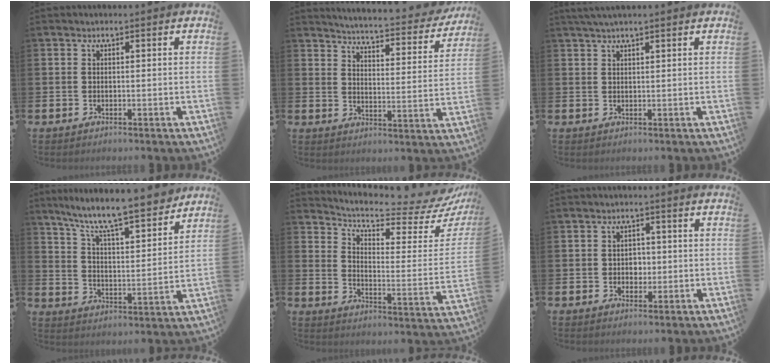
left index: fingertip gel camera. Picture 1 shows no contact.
{"total": 4.7, "force": [4.6, 0.4, 1.1], "torque": [-0.042, -0.040, 0.072]}
{"total": 2.0, "force": [1.7, 0.1, 1.1], "torque": [-0.022, 0.003, 0.031]}
{"total": 10.1, "force": [9.2, 0.8, 3.9], "torque": [-0.109, -0.066, 0.157]}
{"total": 7.1, "force": [6.6, 1.1, 2.4], "torque": [-0.061, -0.066, 0.106]}
{"total": 2.2, "force": [0.1, 2.0, 1.0], "torque": [-0.008, 0.004, -0.006]}